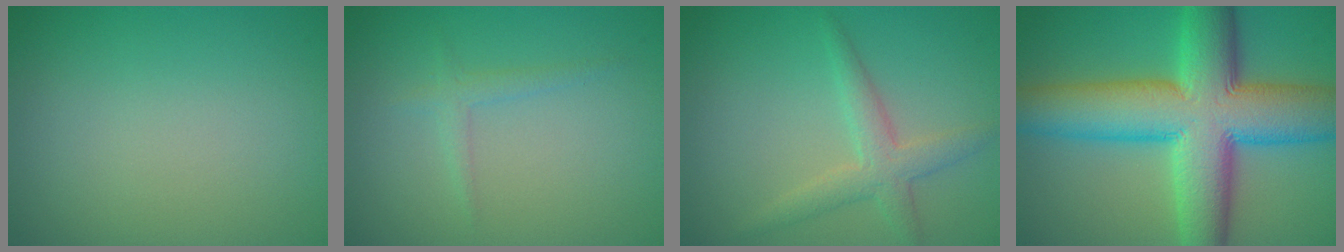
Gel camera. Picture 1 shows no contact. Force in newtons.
{"total": 1.2, "press": 1.2, "slide": 0.1}
{"total": 2.7, "press": 2.7, "slide": 0.2}
{"total": 13.3, "press": 13.3, "slide": 0.6}